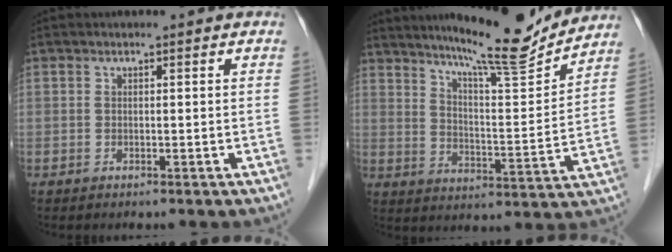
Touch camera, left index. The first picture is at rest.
{"total": 14.5, "force": [13.1, 0.1, 6.1], "torque": [-0.100, -0.015, 0.197]}